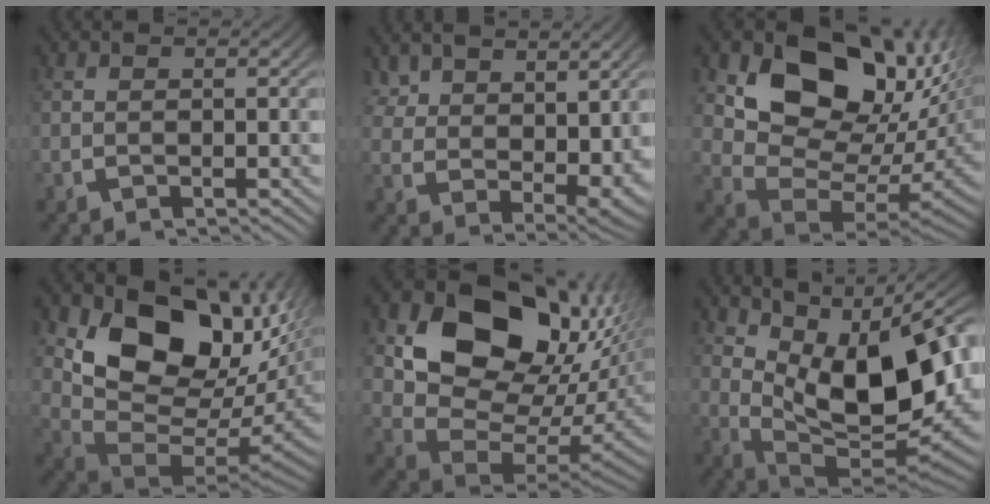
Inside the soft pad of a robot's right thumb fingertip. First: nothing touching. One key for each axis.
{"total": 4.6, "fx": 2.2, "fy": 2.4, "fz": 3.2, "tx": -0.056, "ty": -0.017, "tz": 0.054}
{"total": 13.2, "fx": 1.8, "fy": 8.6, "fz": 9.8, "tx": -0.178, "ty": -0.041, "tz": 0.044}
{"total": 15.6, "fx": 0.5, "fy": 10.7, "fz": 11.3, "tx": -0.216, "ty": -0.056, "tz": 0.028}
{"total": 15.6, "fx": 2.3, "fy": 10.2, "fz": 11.6, "tx": -0.214, "ty": -0.047, "tz": 0.053}
{"total": 16.4, "fx": 2.2, "fy": 9.9, "fz": 13.0, "tx": -0.216, "ty": -0.039, "tz": 0.053}